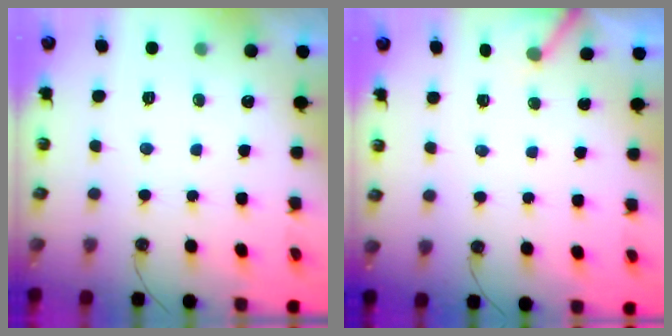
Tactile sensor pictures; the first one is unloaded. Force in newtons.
{"total": 3.0, "press": 3.0, "slide": 0.3}